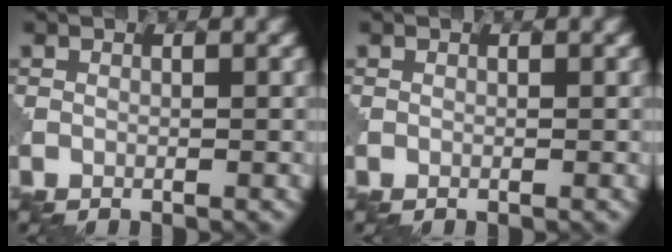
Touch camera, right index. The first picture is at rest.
{"total": 0.0}